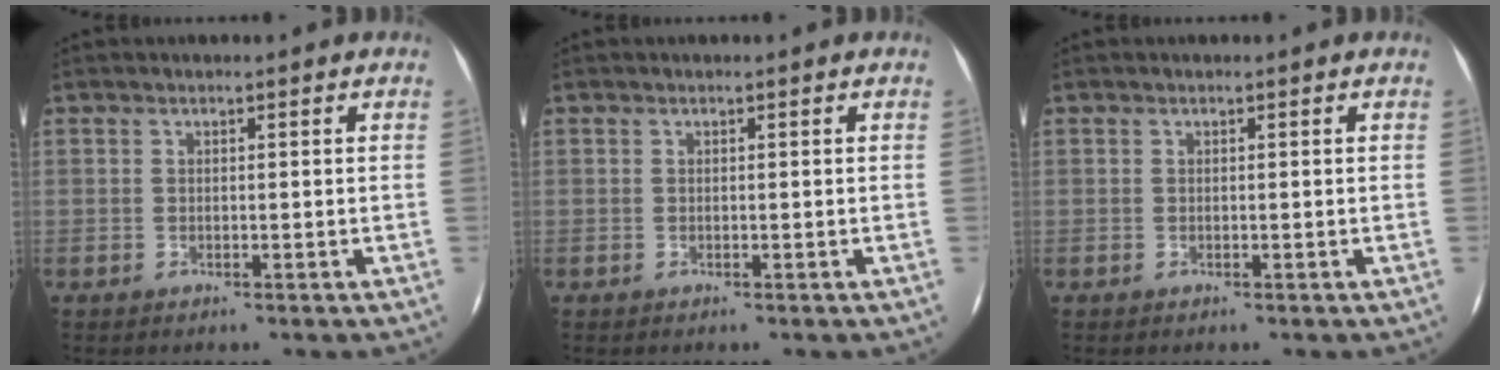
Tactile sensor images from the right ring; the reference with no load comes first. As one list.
[{"total": 0.0}, {"total": 0.0}]